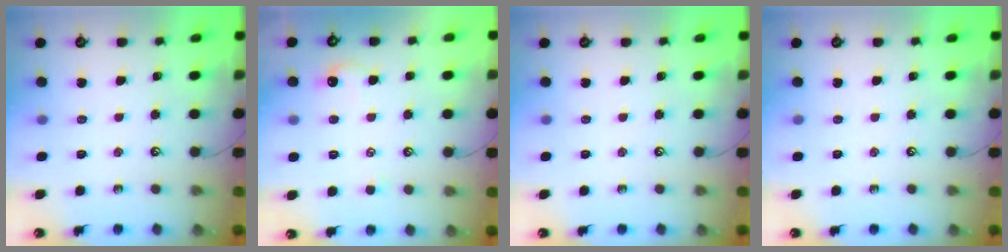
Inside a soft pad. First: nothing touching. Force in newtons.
{"total": 1.6, "press": 1.5, "slide": 0.4}
{"total": 0.0}
{"total": 0.0}